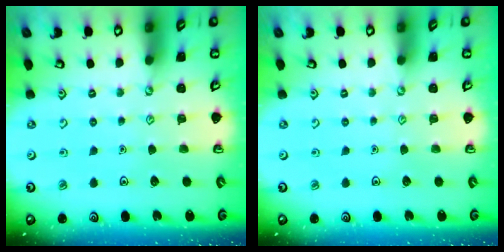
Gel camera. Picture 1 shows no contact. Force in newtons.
{"total": 0.0}